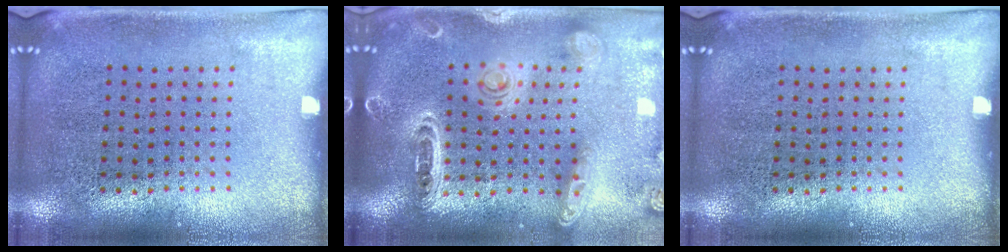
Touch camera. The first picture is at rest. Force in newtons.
{"total": 1.7, "press": 1.7, "slide": 0.3}
{"total": 0.0}